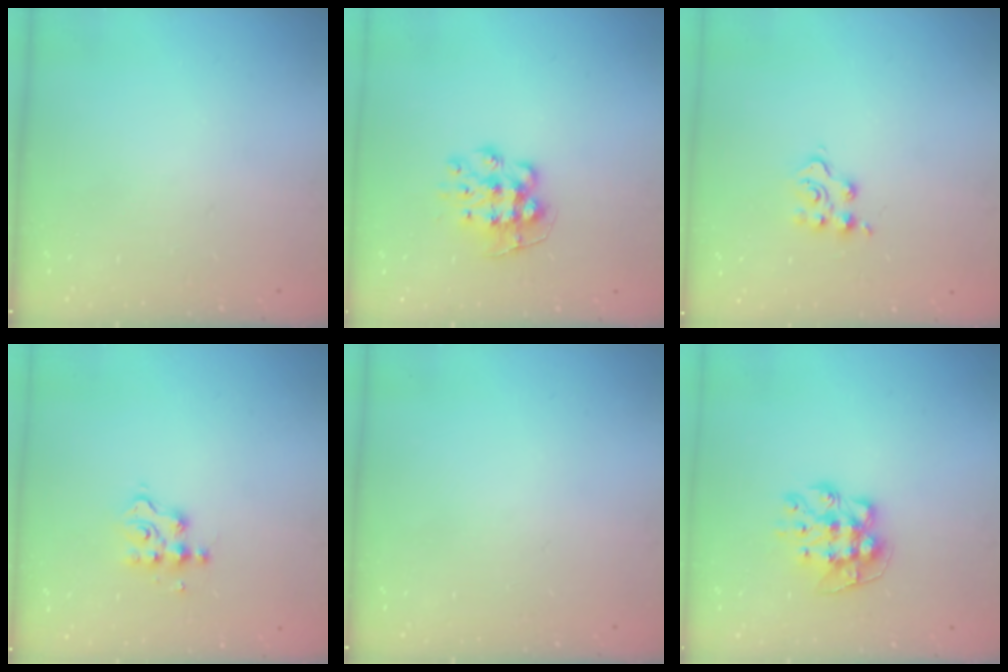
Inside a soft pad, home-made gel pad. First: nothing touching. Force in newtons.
{"total": 9.3, "press": 9.3, "slide": 0.3}
{"total": 4.8, "press": 4.8, "slide": 0.2}
{"total": 4.8, "press": 4.7, "slide": 0.4}
{"total": 0.0}
{"total": 9.5, "press": 9.5, "slide": 0.3}